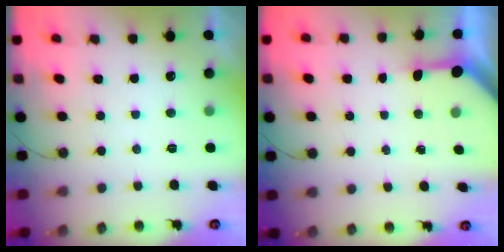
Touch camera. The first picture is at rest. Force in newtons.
{"total": 3.3, "press": 3.3, "slide": 0.4}